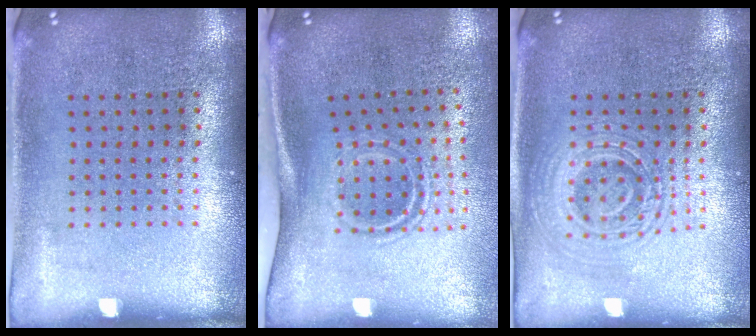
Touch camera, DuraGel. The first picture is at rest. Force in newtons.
{"total": 1.8, "press": 1.1, "slide": 1.5}
{"total": 2.1, "press": 2.1, "slide": 0.4}